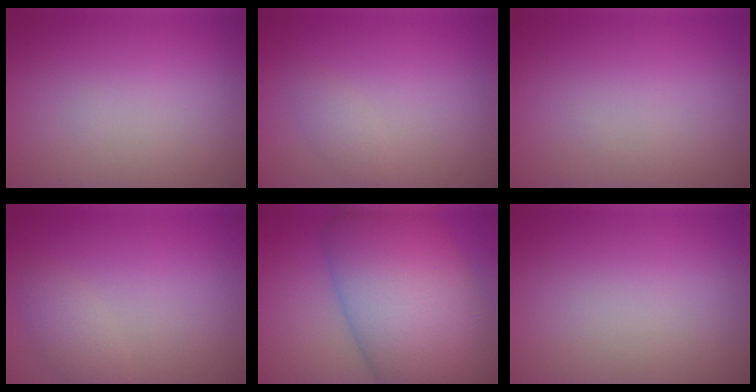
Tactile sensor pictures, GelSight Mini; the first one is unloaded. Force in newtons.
{"total": 1.1, "press": 1.1, "slide": 0.0}
{"total": 0.0}
{"total": 1.9, "press": 1.9, "slide": 0.2}
{"total": 14.6, "press": 14.6, "slide": 0.6}
{"total": 0.0}